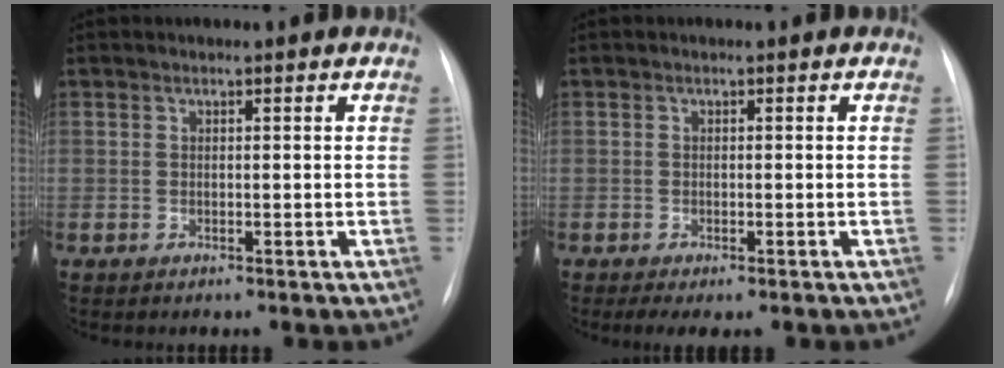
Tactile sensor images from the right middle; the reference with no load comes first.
{"total": 2.9, "force": [-1.9, 1.1, 1.9], "torque": [-0.031, -0.007, -0.024]}